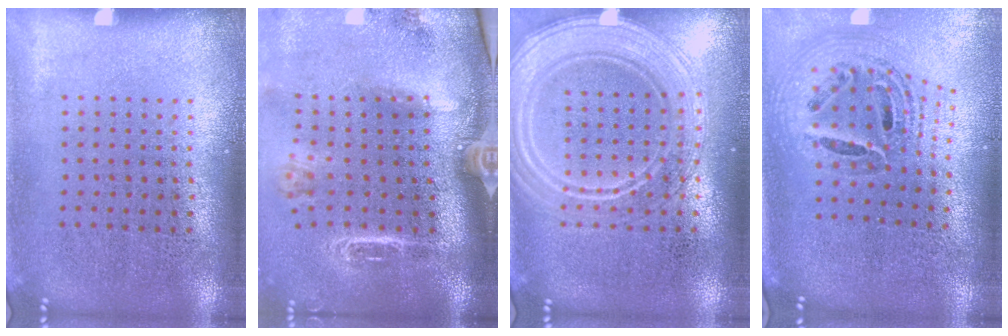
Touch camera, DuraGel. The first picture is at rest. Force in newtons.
{"total": 2.9, "press": 2.0, "slide": 2.0}
{"total": 3.8, "press": 3.7, "slide": 0.7}
{"total": 1.6, "press": 1.4, "slide": 0.8}